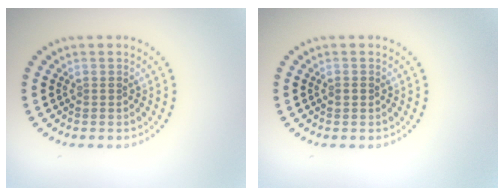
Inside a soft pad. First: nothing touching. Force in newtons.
{"total": 1.0, "press": 0.9, "slide": 0.2}